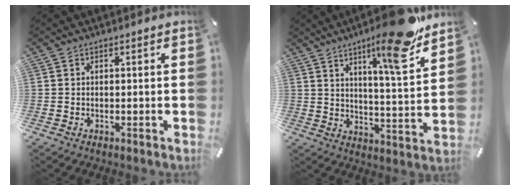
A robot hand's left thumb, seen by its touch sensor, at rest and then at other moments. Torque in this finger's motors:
{"motor_torque": [1.33, 1.27, 1.35, -1.42, 0.37]}